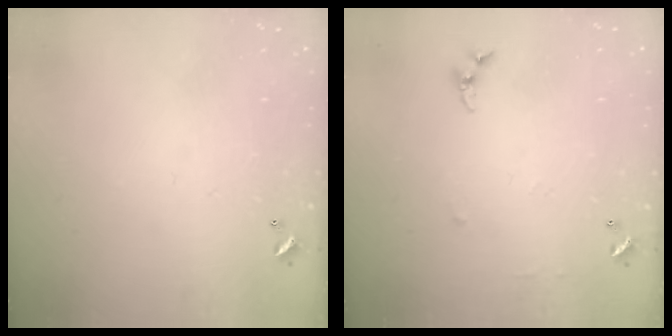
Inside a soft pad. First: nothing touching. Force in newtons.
{"total": 4.5, "press": 4.5, "slide": 0.5}